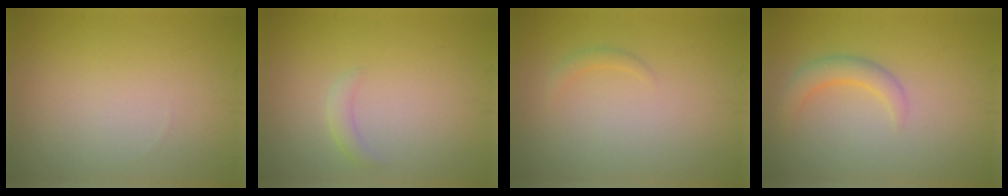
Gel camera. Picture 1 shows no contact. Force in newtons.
{"total": 1.1, "press": 1.1, "slide": 0.0}
{"total": 0.8, "press": 0.8, "slide": 0.0}
{"total": 2.4, "press": 2.4, "slide": 0.3}